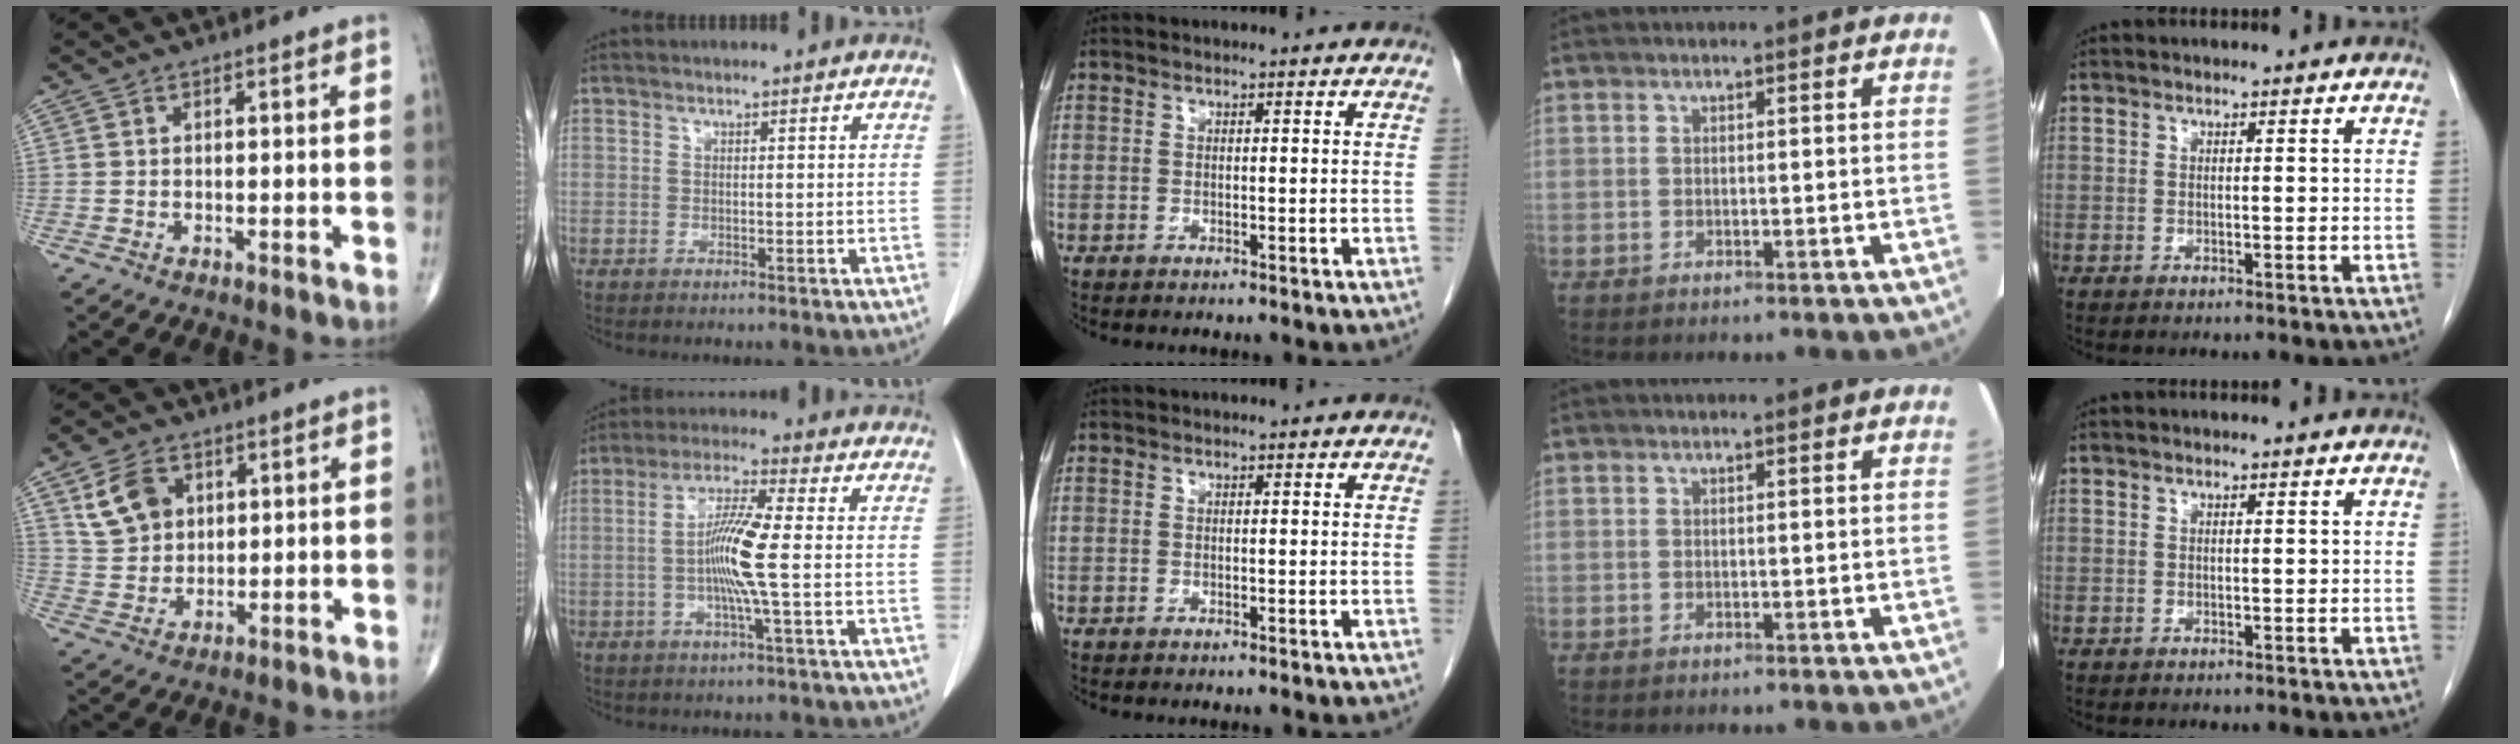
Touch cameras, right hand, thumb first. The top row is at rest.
{"thumb": {"total": 8.4, "force": [3.5, 6.2, 4.5], "torque": [-0.065, -0.010, 0.074]}, "index": {"total": 8.4, "force": [-0.8, -0.4, 8.4], "torque": [-0.161, -0.001, -0.022]}}